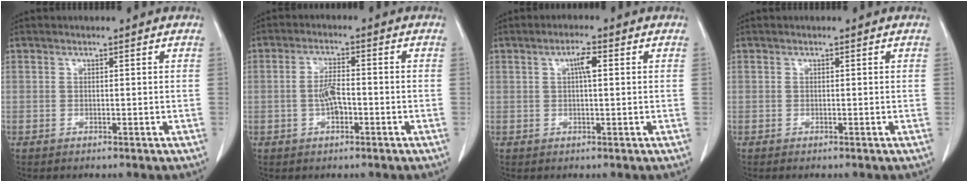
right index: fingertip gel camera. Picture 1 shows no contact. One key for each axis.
{"total": 3.9, "fx": -0.9, "fy": 1.3, "fz": 3.6, "tx": -0.075, "ty": 0.007, "tz": -0.016}
{"total": 2.8, "fx": 0.7, "fy": 0.5, "fz": 2.7, "tx": -0.049, "ty": 0.006, "tz": 0.011}
{"total": 0.0}